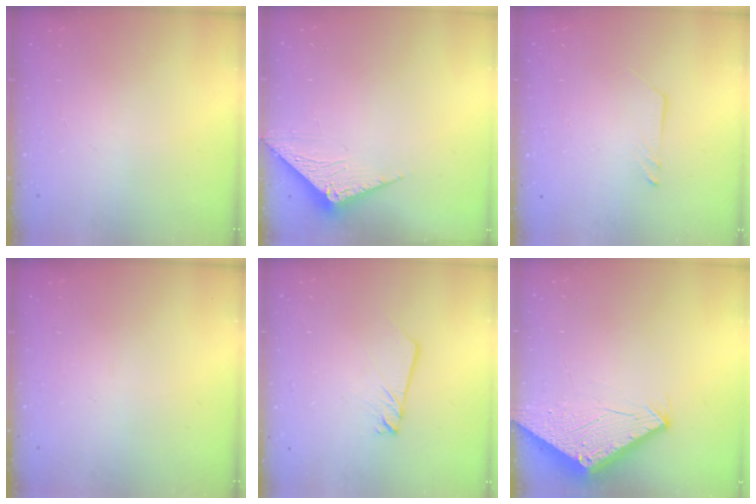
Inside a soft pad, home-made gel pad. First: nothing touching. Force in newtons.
{"total": 3.3, "press": 3.2, "slide": 0.3}
{"total": 1.2, "press": 1.2, "slide": 0.1}
{"total": 0.0}
{"total": 2.4, "press": 2.4, "slide": 0.2}
{"total": 2.8, "press": 2.8, "slide": 0.1}